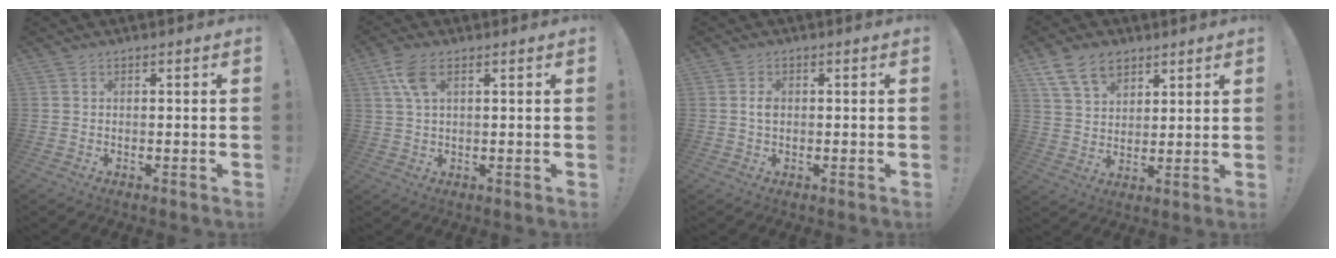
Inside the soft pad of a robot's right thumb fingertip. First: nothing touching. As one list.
[{"total": 6.0, "force": [2.6, 2.3, 5.0], "torque": [-0.094, 0.001, 0.047]}, {"total": 2.1, "force": [0.0, 1.3, 1.7], "torque": [-0.027, 0.003, -0.002]}, {"total": 11.2, "force": [6.8, 7.3, 5.2], "torque": [-0.086, -0.027, 0.130]}]